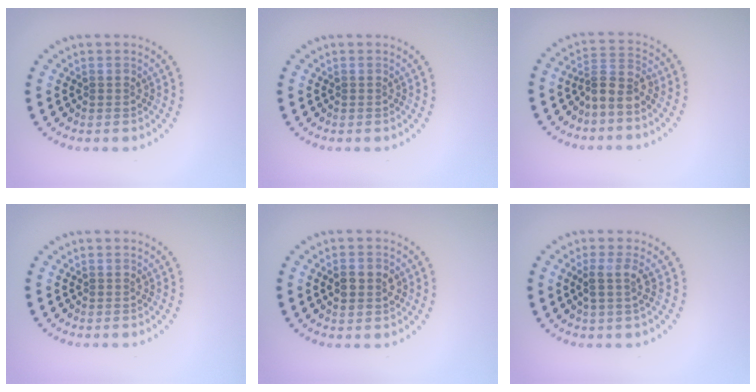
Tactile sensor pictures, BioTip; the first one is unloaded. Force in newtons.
{"total": 0.0}
{"total": 2.8, "press": 2.3, "slide": 1.6}
{"total": 0.0}
{"total": 3.0, "press": 3.0, "slide": 0.2}
{"total": 1.9, "press": 1.5, "slide": 1.1}